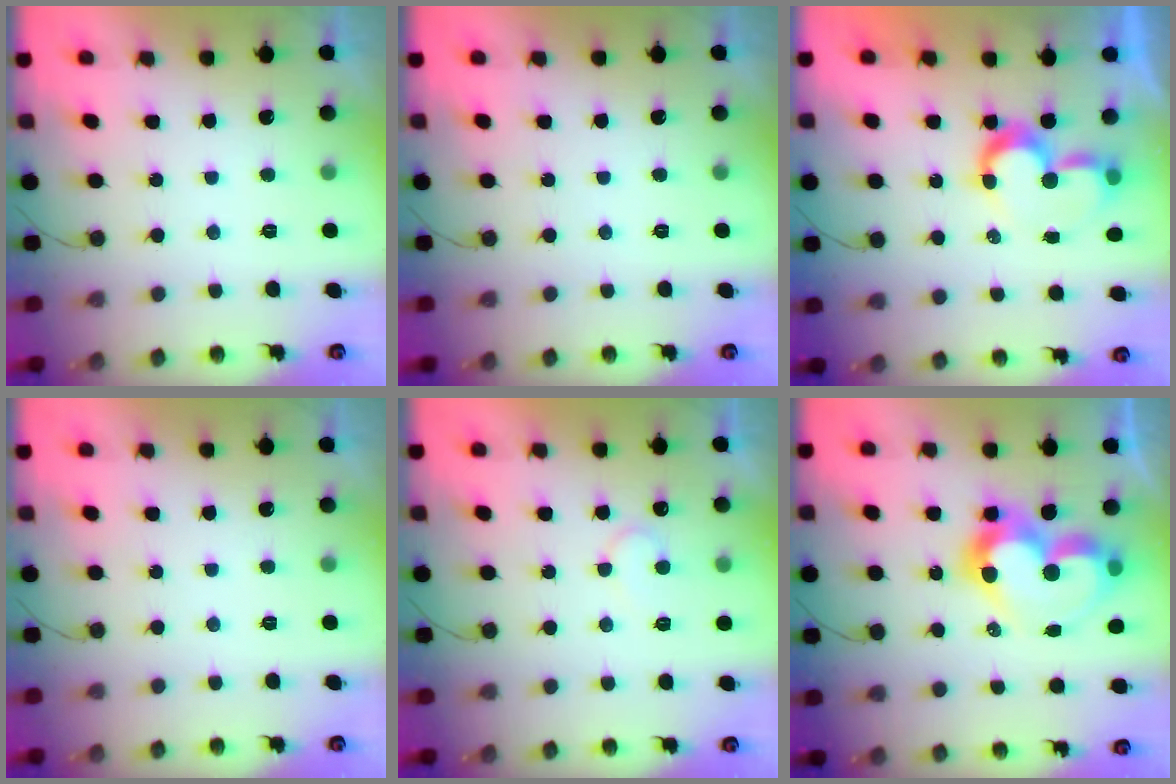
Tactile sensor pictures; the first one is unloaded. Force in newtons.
{"total": 0.0}
{"total": 8.7, "press": 8.7, "slide": 0.1}
{"total": 0.0}
{"total": 5.8, "press": 5.8, "slide": 0.4}
{"total": 15.2, "press": 15.1, "slide": 2.0}